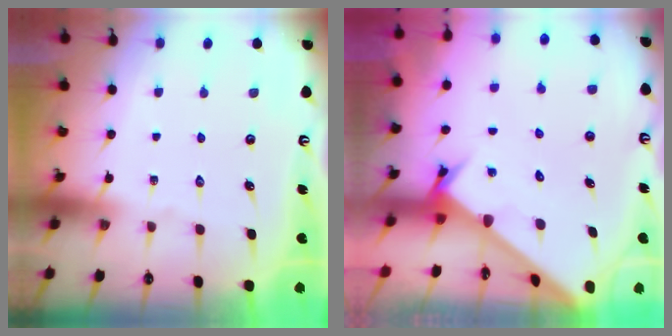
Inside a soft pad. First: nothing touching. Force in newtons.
{"total": 2.6, "press": 2.6, "slide": 0.3}